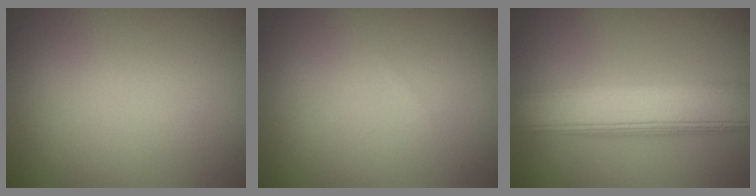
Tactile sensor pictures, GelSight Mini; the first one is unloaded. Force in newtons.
{"total": 0.0}
{"total": 8.1, "press": 8.1, "slide": 0.5}